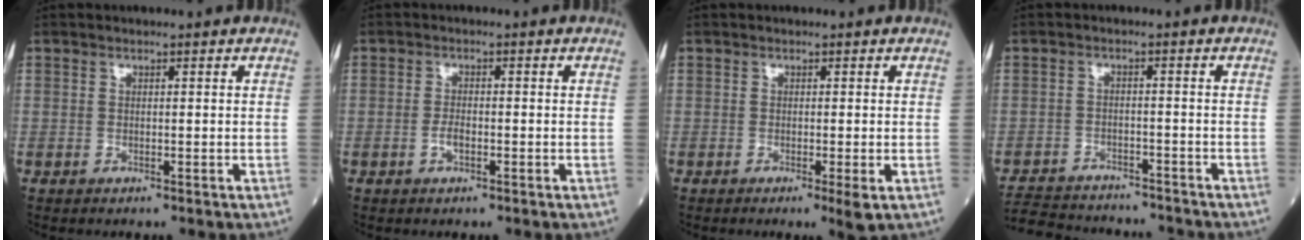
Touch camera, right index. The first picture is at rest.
{"total": 1.8, "force": [-0.7, 0.6, 1.5], "torque": [-0.030, 0.002, -0.013]}
{"total": 2.2, "force": [-0.8, 0.0, 2.0], "torque": [-0.024, -0.008, -0.012]}
{"total": 13.6, "force": [-12.7, 3.4, 3.4], "torque": [-0.077, 0.008, -0.178]}